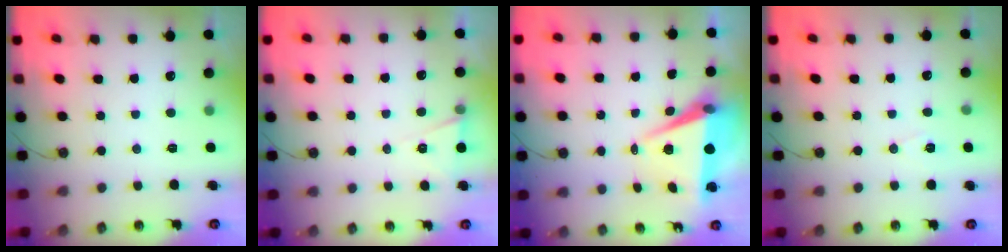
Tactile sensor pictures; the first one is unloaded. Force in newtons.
{"total": 6.3, "press": 4.2, "slide": 4.7}
{"total": 7.2, "press": 5.8, "slide": 4.3}
{"total": 6.4, "press": 4.5, "slide": 4.5}